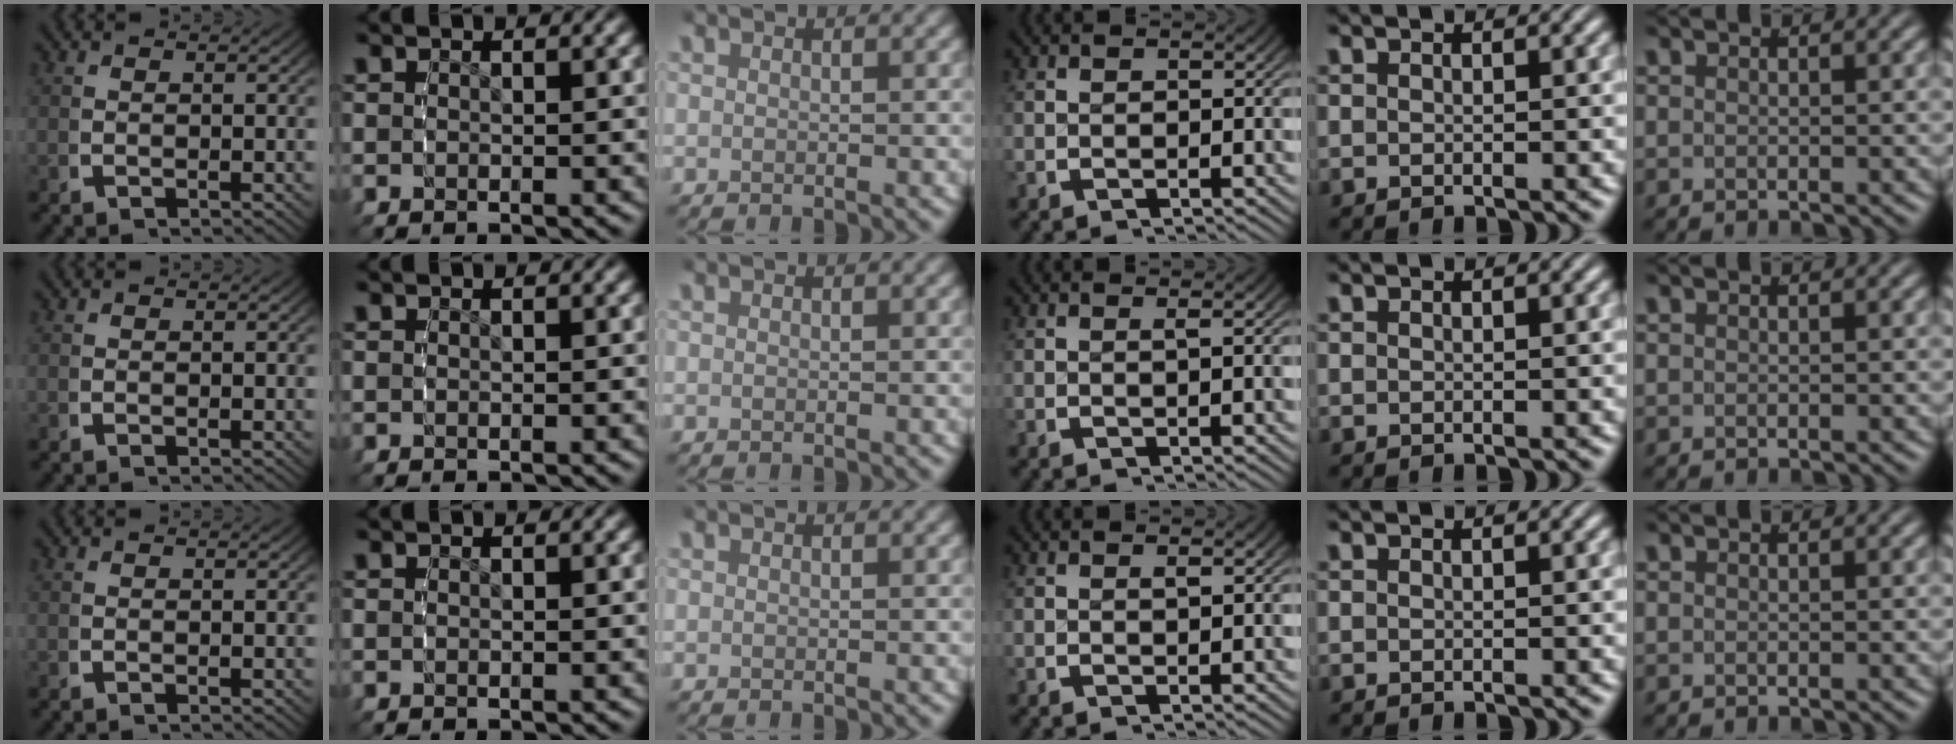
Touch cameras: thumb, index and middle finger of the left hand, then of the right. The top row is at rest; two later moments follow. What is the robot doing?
{"motion": "grasp_and_lifting", "object": "bowl"}